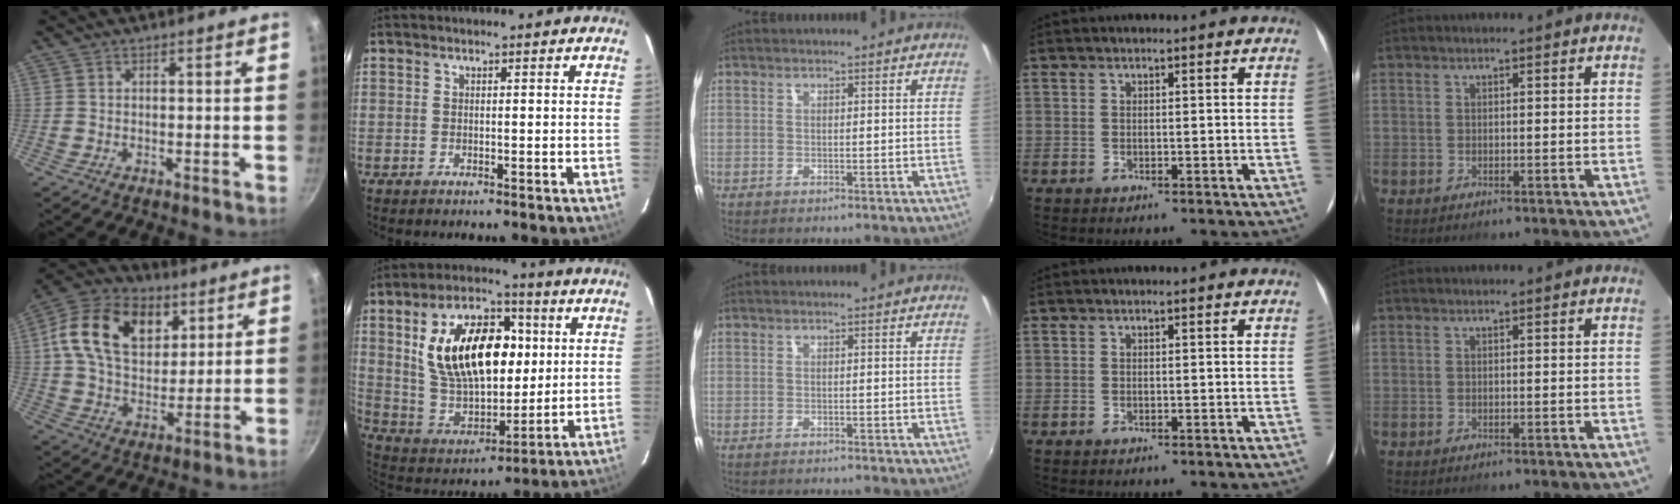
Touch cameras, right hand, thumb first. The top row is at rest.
{"thumb": {"total": 19.6, "force": [6.8, 13.3, 12.6], "torque": [-0.196, -0.008, 0.108]}, "index": {"total": 22.3, "force": [5.0, 12.8, 17.5], "torque": [-0.322, 0.022, 0.104]}, "middle": {"total": 2.1, "force": [-2.0, 0.2, 0.5], "torque": [-0.020, -0.014, -0.033]}}